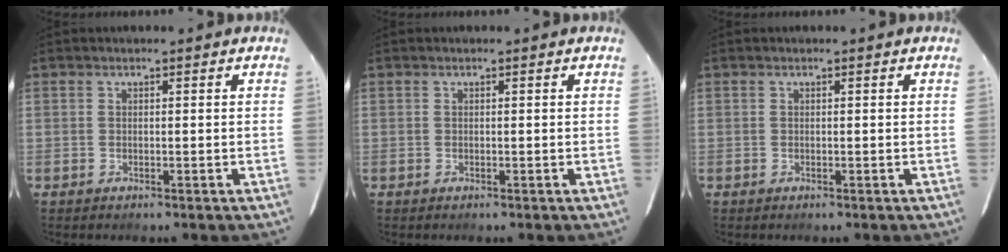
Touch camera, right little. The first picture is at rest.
{"total": 0.0}
{"total": 0.0}